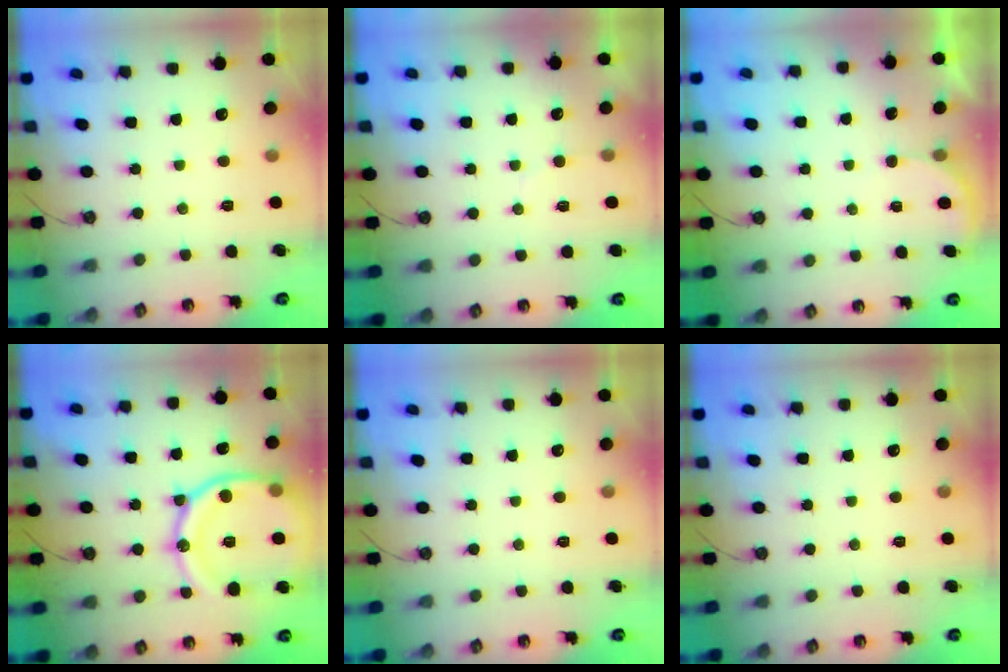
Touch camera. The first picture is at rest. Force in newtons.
{"total": 2.5, "press": 2.5, "slide": 0.1}
{"total": 1.6, "press": 1.6, "slide": 0.1}
{"total": 22.0, "press": 21.9, "slide": 2.4}
{"total": 0.0}
{"total": 0.0}